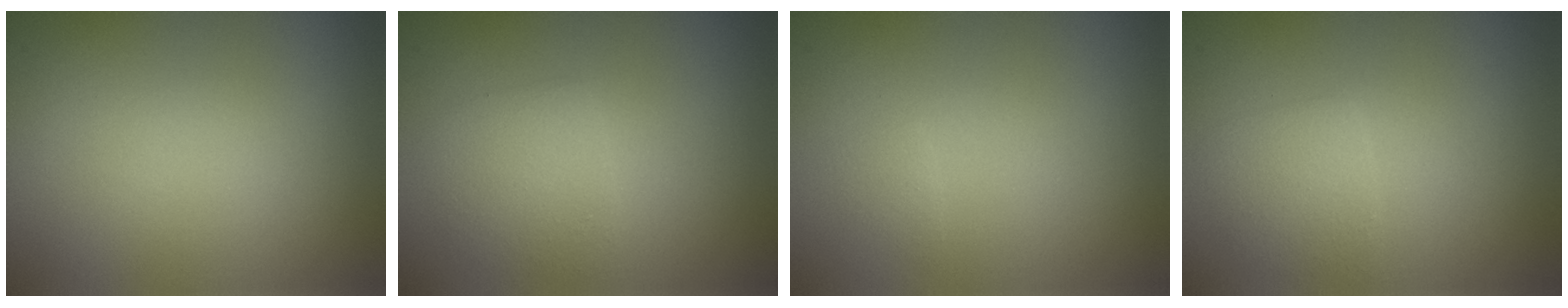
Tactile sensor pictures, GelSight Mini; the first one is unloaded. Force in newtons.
{"total": 2.3, "press": 2.3, "slide": 0.0}
{"total": 0.6, "press": 0.6, "slide": 0.1}
{"total": 1.9, "press": 1.9, "slide": 0.0}